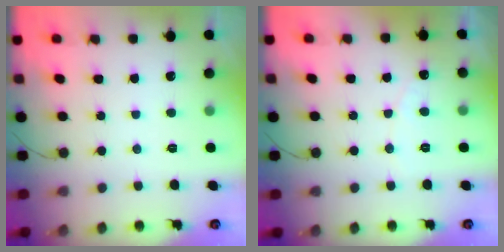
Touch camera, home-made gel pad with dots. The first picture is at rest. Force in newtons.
{"total": 2.5, "press": 2.5, "slide": 0.1}